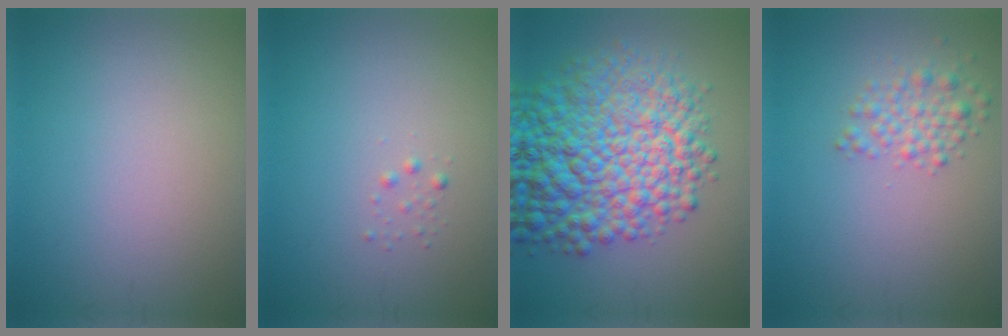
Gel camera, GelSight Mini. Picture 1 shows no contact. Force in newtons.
{"total": 0.6, "press": 0.6, "slide": 0.0}
{"total": 12.2, "press": 12.2, "slide": 0.3}
{"total": 2.3, "press": 2.3, "slide": 0.1}